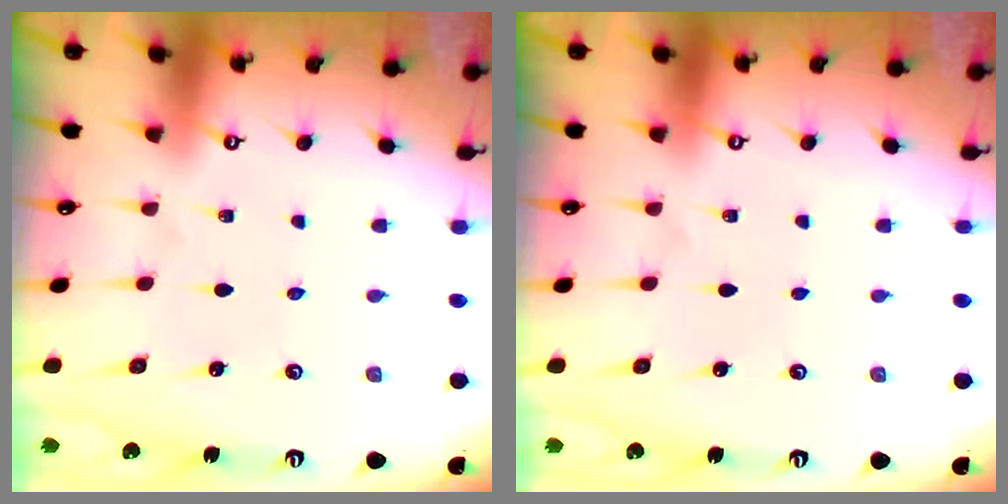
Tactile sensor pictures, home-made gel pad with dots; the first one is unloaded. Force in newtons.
{"total": 0.0}